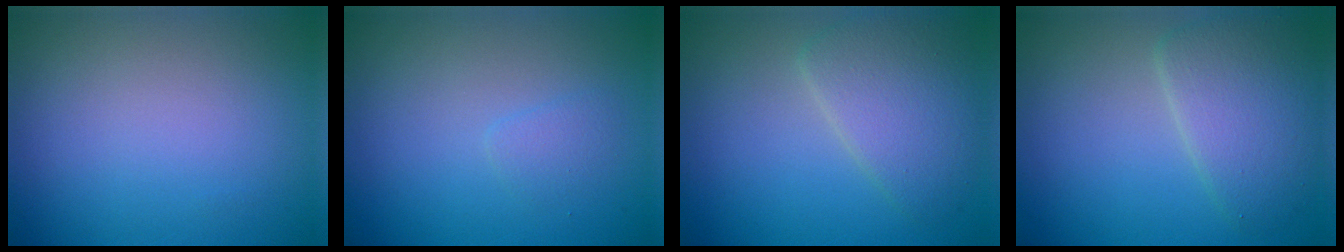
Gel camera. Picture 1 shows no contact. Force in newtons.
{"total": 1.0, "press": 1.0, "slide": 0.0}
{"total": 4.4, "press": 4.4, "slide": 0.1}
{"total": 4.6, "press": 4.6, "slide": 0.2}